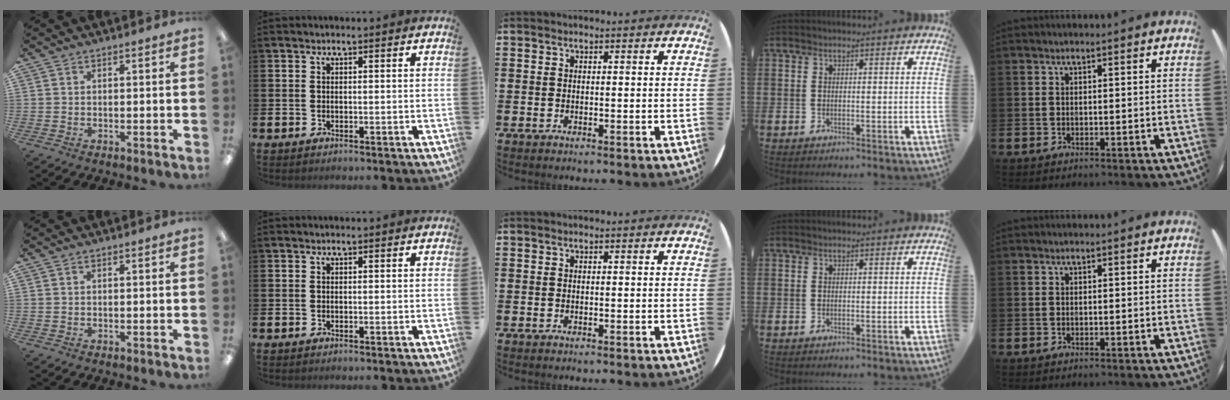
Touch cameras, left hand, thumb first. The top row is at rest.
{}